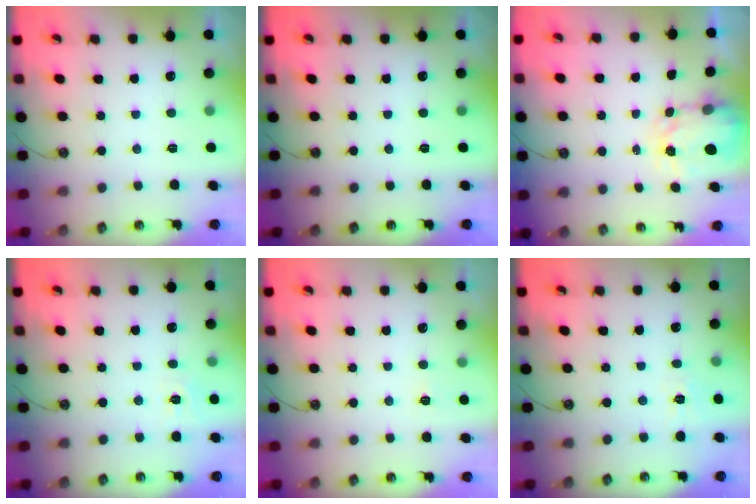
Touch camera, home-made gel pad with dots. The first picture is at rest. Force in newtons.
{"total": 0.0}
{"total": 3.3, "press": 3.3, "slide": 0.6}
{"total": 6.2, "press": 6.1, "slide": 0.6}
{"total": 2.3, "press": 2.3, "slide": 0.3}
{"total": 3.3, "press": 3.3, "slide": 0.5}